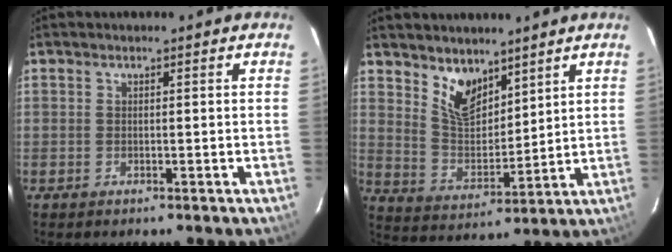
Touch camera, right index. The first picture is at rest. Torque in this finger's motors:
{"motor_torque": [0.26, 0.37, 0.09, 0.04]}